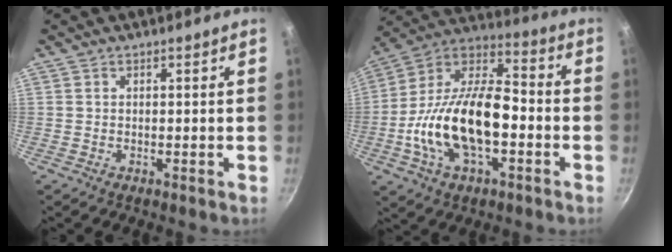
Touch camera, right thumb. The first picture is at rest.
{"total": 21.6, "force": [-4.5, 11.2, 18.0], "torque": [-0.319, 0.045, -0.094]}